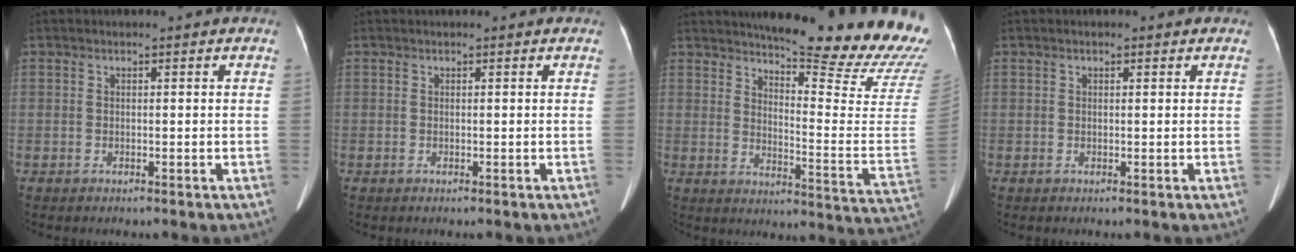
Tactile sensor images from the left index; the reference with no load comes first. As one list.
[{"total": 0.0}, {"total": 22.5, "force": [20.1, 0.8, 10.0], "torque": [-0.140, -0.115, 0.240]}, {"total": 0.5, "force": [0.3, 0.3, 0.3], "torque": [-0.010, 0.003, 0.004]}]